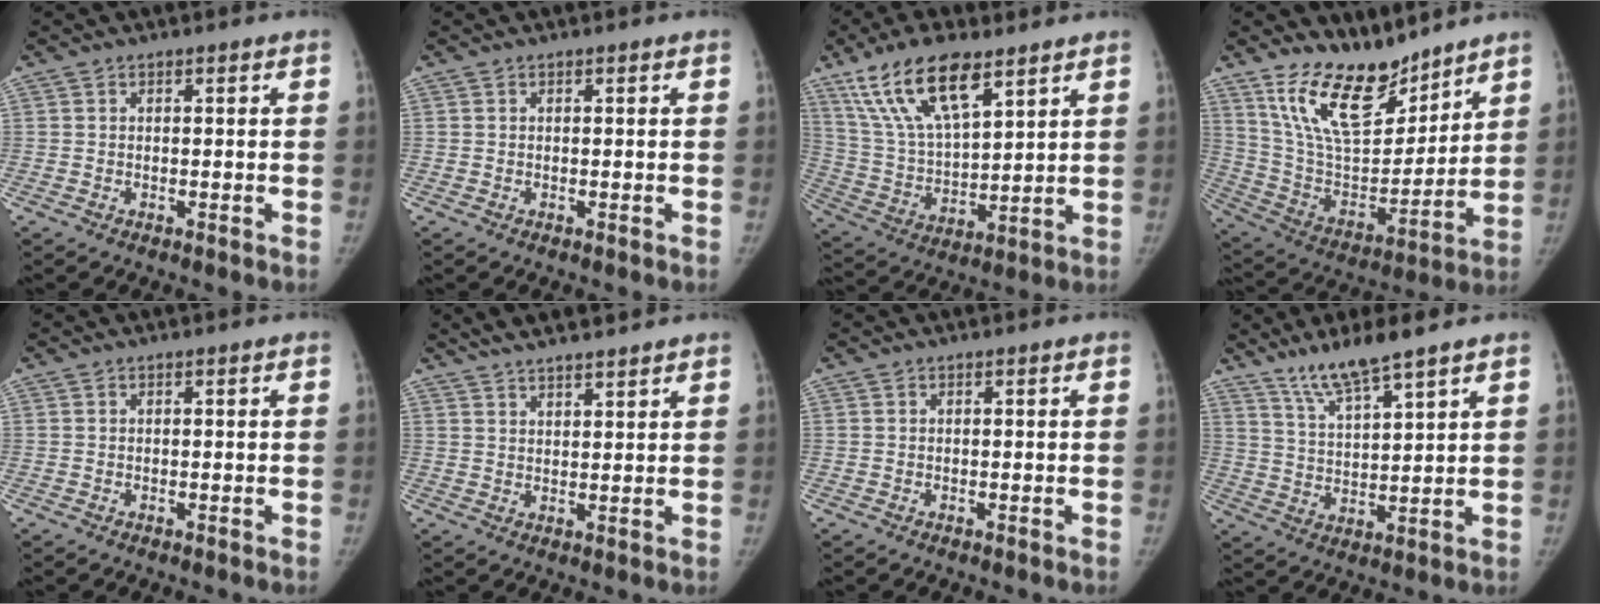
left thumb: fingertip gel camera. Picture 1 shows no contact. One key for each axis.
{"total": 0.0}
{"total": 17.3, "fx": 10.6, "fy": 6.5, "fz": 12.0, "tx": -0.211, "ty": -0.034, "tz": 0.207}
{"total": 18.3, "fx": 13.8, "fy": 7.5, "fz": 9.3, "tx": -0.120, "ty": -0.085, "tz": 0.263}
{"total": 0.0}
{"total": 8.4, "fx": 7.1, "fy": 1.9, "fz": 4.2, "tx": -0.051, "ty": -0.005, "tz": 0.119}
{"total": 0.0}
{"total": 9.1, "fx": 7.1, "fy": 0.8, "fz": 5.7, "tx": -0.108, "ty": -0.041, "tz": 0.143}